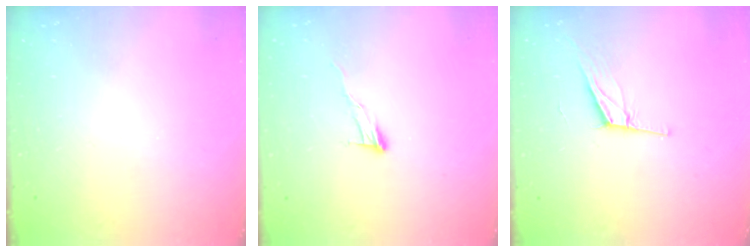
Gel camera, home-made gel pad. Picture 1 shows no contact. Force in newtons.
{"total": 6.6, "press": 6.6, "slide": 0.5}
{"total": 7.8, "press": 7.2, "slide": 3.2}